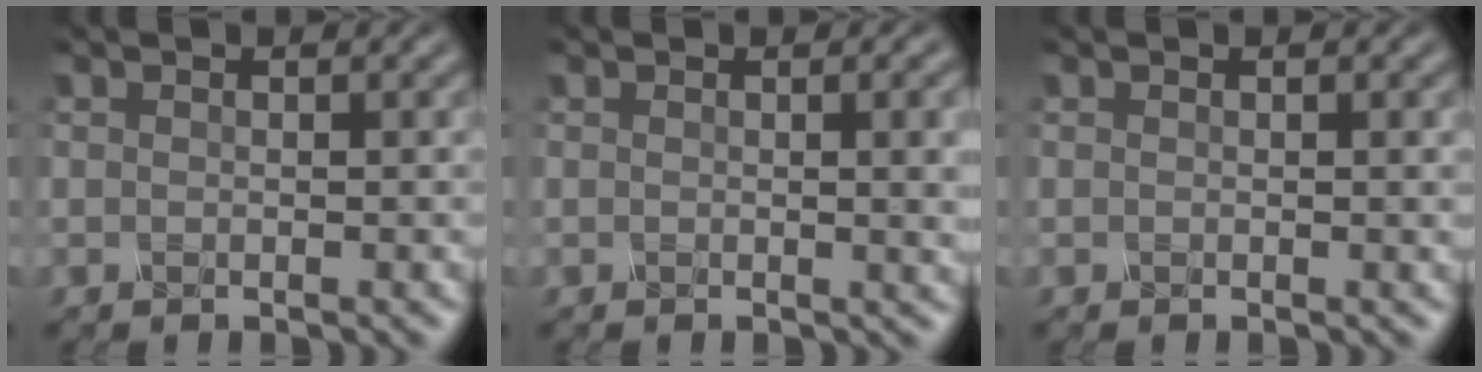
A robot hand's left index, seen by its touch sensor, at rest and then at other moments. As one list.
[{"total": 3.9, "force": [0.4, 1.4, 3.6], "torque": [-0.030, 0.005, 0.004]}, {"total": 0.8, "force": [0.1, 0.2, 0.8], "torque": [-0.006, 0.002, -0.001]}]